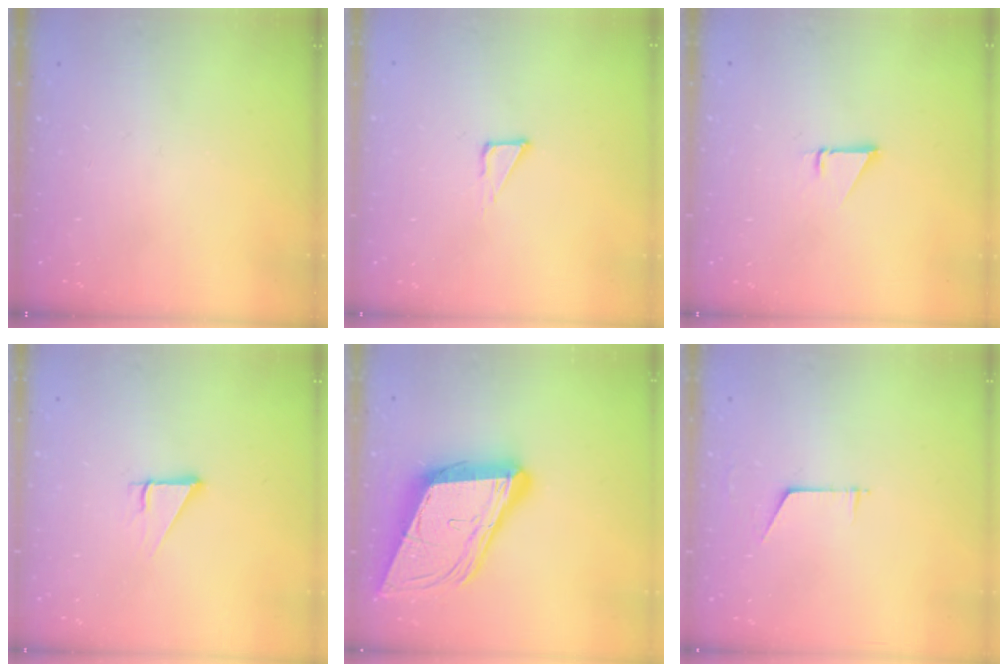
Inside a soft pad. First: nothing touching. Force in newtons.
{"total": 2.3, "press": 2.3, "slide": 0.1}
{"total": 1.0, "press": 1.0, "slide": 0.1}
{"total": 3.2, "press": 3.2, "slide": 0.2}
{"total": 21.2, "press": 20.7, "slide": 4.7}
{"total": 4.5, "press": 4.5, "slide": 0.4}